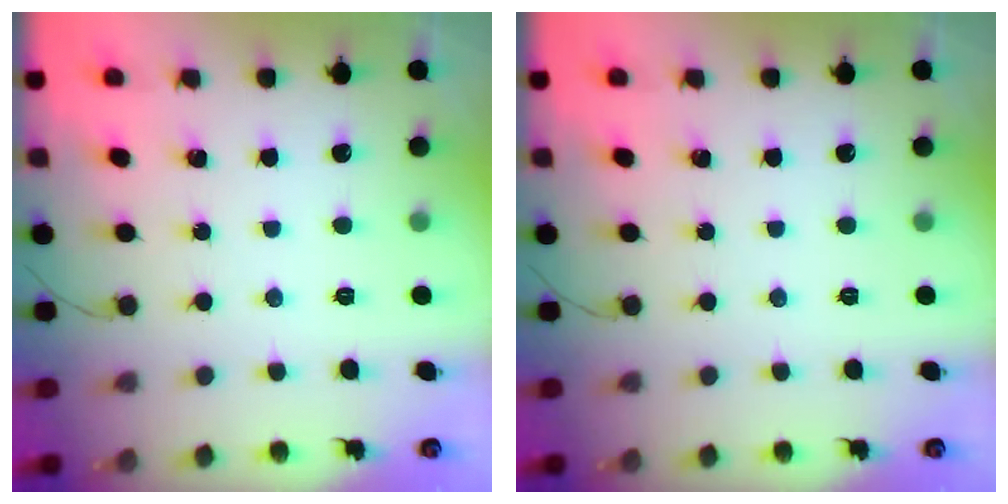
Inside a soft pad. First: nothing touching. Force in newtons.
{"total": 0.0}